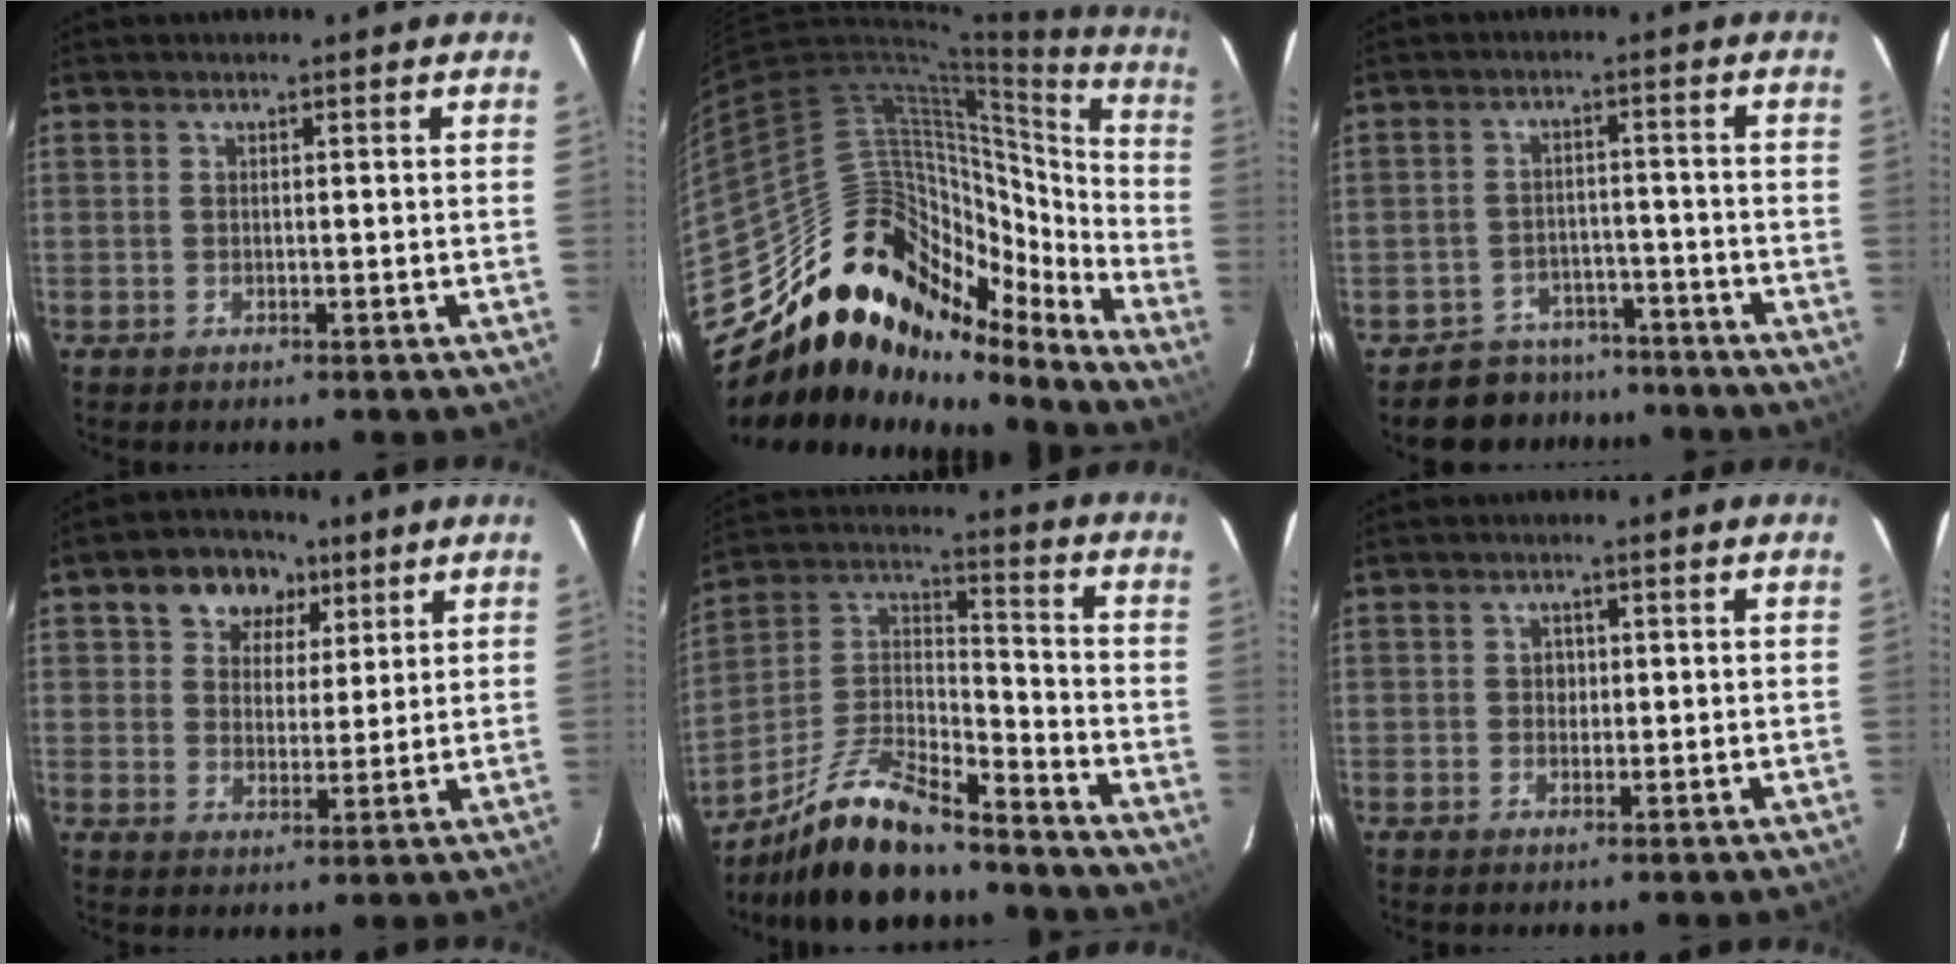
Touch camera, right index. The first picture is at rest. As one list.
[{"total": 20.2, "force": [-14.7, 11.6, 7.6], "torque": [-0.119, 0.051, -0.243]}, {"total": 7.3, "force": [-5.9, 4.3, 0.0], "torque": [-0.009, 0.031, -0.082]}, {"total": 8.8, "force": [4.6, 6.6, 3.5], "torque": [-0.069, 0.024, 0.073]}, {"total": 16.0, "force": [-12.8, 3.9, 8.8], "torque": [-0.197, 0.008, -0.236]}, {"total": 1.6, "force": [0.0, 1.5, 0.3], "torque": [-0.002, 0.005, 0.000]}]